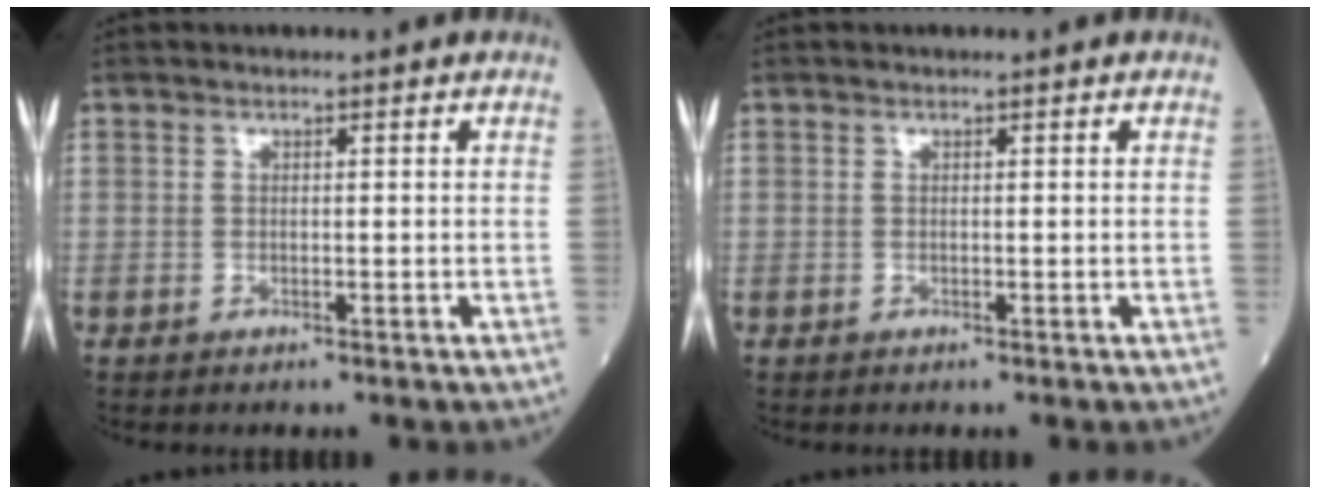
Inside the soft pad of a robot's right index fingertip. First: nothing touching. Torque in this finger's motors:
{"motor_torque": [-0.15, 0.02, 0.00, 0.01]}